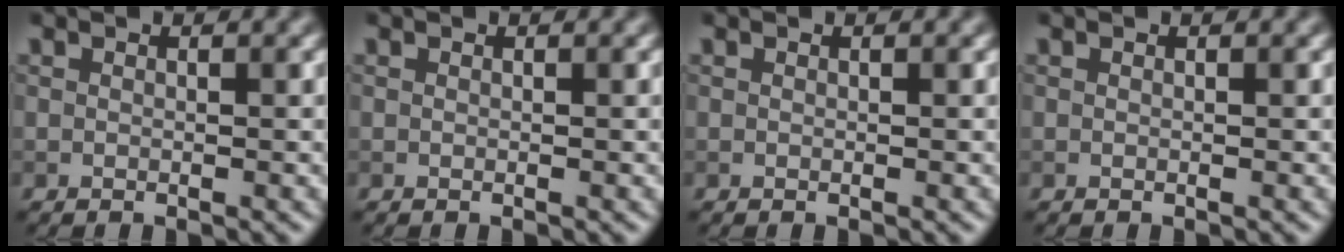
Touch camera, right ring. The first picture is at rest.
{"total": 0.0}
{"total": 0.0}
{"total": 0.0}